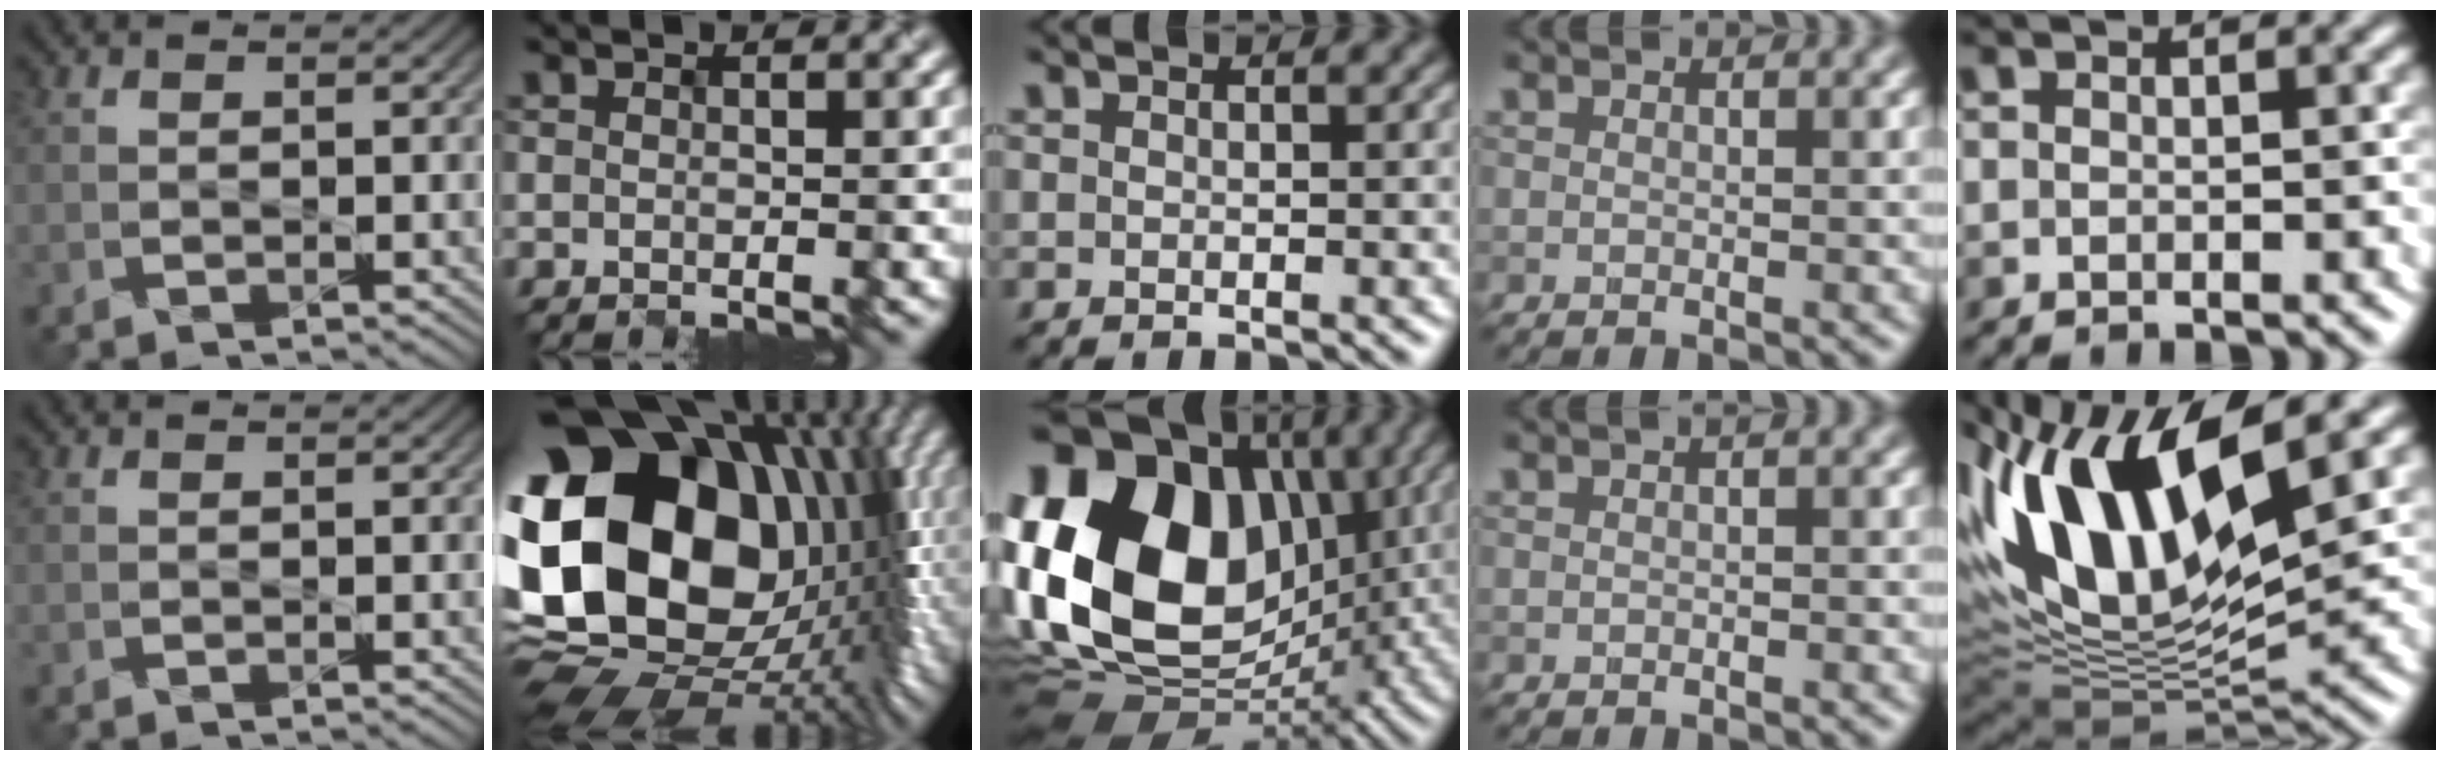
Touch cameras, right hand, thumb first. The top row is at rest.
{"index": {"total": 21.9, "force": [1.6, 16.2, 14.7], "torque": [-0.318, -0.017, 0.061]}, "middle": {"total": 18.5, "force": [2.1, 13.5, 12.6], "torque": [-0.259, 0.012, 0.028]}, "ring": {"total": 0.7, "force": [0.1, 0.2, 0.6], "torque": [-0.009, 0.003, 0.003]}, "little": {"total": 14.0, "force": [3.7, 5.6, 12.3], "torque": [-0.250, 0.025, 0.063]}}